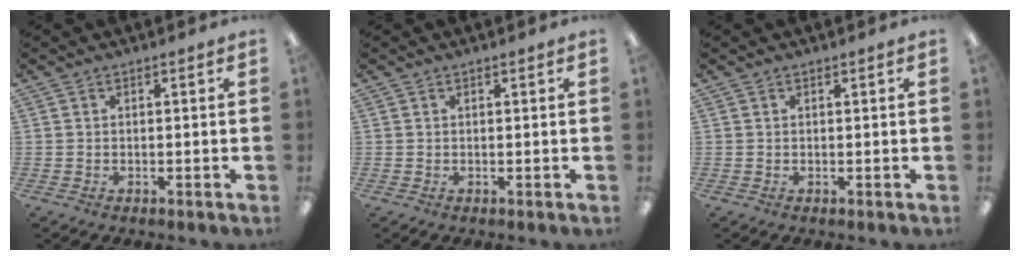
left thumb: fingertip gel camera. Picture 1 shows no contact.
{"total": 0.0}
{"total": 0.0}